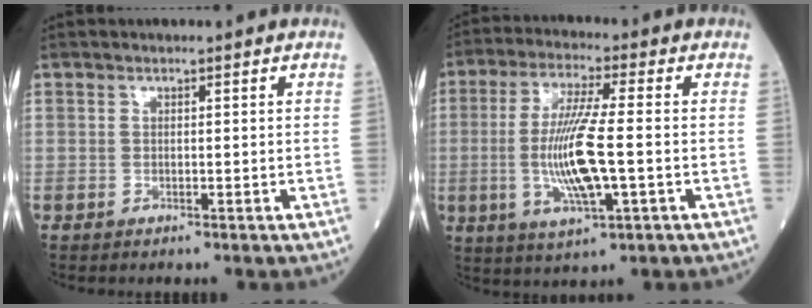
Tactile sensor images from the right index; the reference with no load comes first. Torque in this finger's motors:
{"motor_torque": [0.34, -0.08, 0.38, 0.18]}